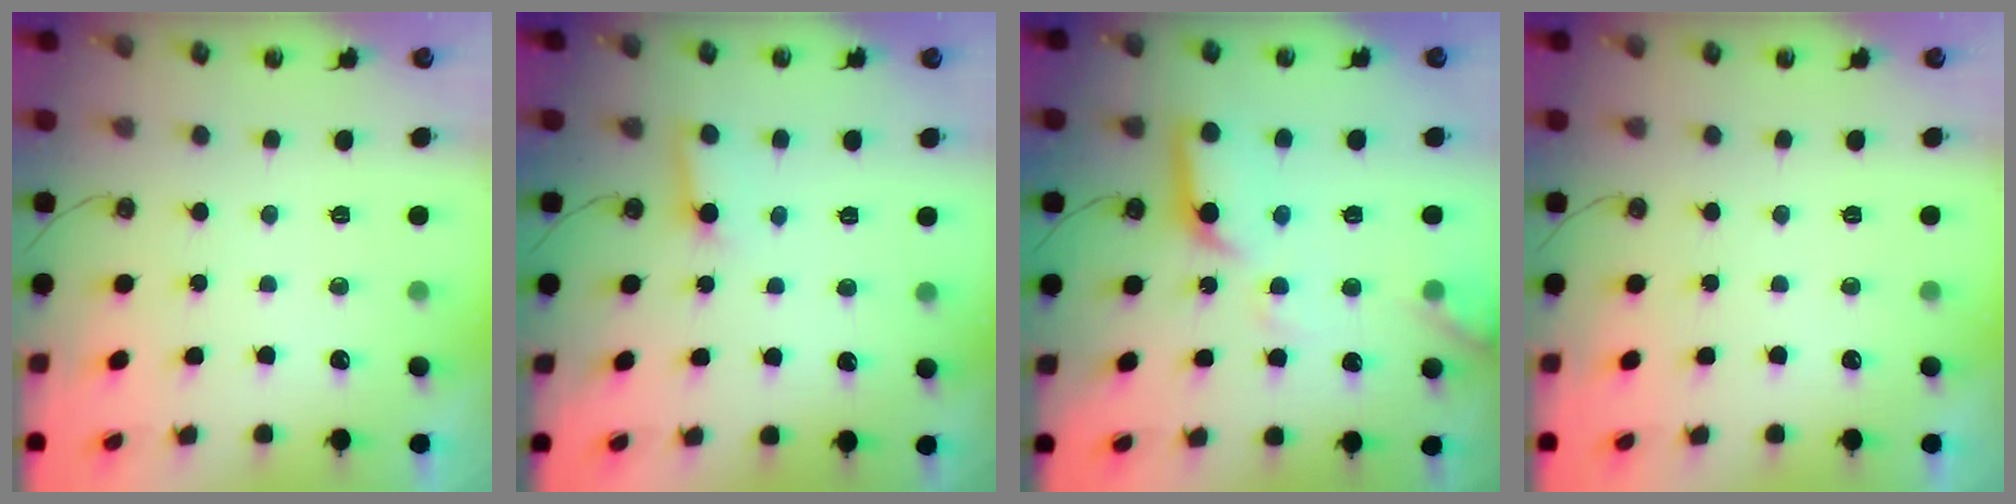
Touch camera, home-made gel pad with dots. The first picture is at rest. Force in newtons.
{"total": 3.0, "press": 3.0, "slide": 0.4}
{"total": 13.4, "press": 13.3, "slide": 1.2}
{"total": 0.0}